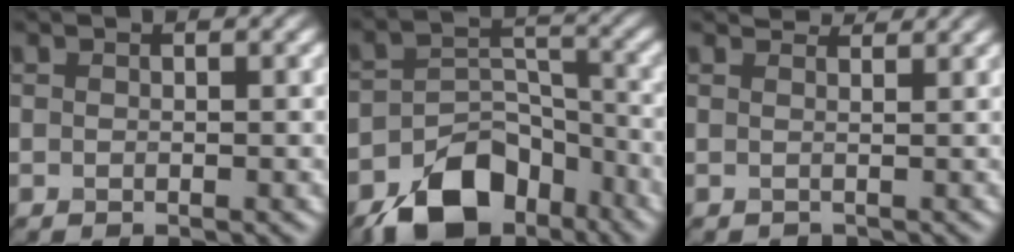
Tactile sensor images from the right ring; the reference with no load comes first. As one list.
[{"total": 8.6, "force": [-5.9, 4.9, 4.0], "torque": [-0.056, -0.010, -0.100]}, {"total": 2.5, "force": [2.4, 0.6, 0.3], "torque": [-0.012, 0.001, 0.033]}]